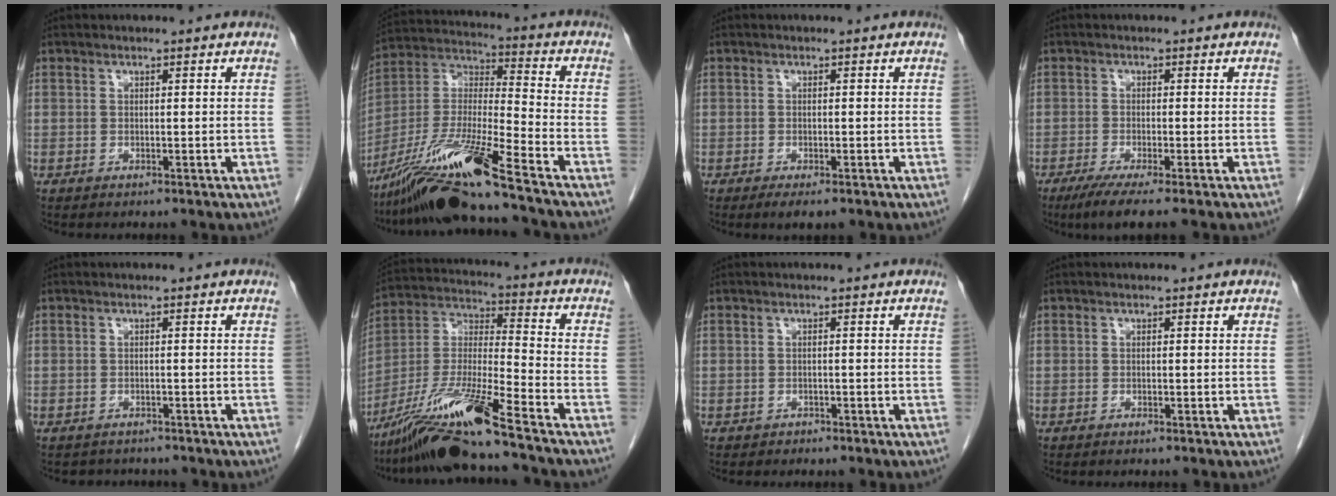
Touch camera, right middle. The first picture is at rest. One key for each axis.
{"total": 16.5, "fx": -12.5, "fy": -1.1, "fz": 10.7, "tx": -0.223, "ty": -0.020, "tz": -0.233}
{"total": 2.4, "fx": -1.6, "fy": 0.7, "fz": 1.7, "tx": -0.026, "ty": -0.006, "tz": -0.019}
{"total": 4.9, "fx": -3.4, "fy": -0.2, "fz": 3.5, "tx": -0.061, "ty": -0.014, "tz": -0.060}
{"total": 2.5, "fx": -2.3, "fy": 1.1, "fz": 0.0, "tx": -0.005, "ty": -0.003, "tz": -0.032}
{"total": 15.0, "fx": -11.3, "fy": -0.9, "fz": 9.8, "tx": -0.199, "ty": -0.019, "tz": -0.210}
{"total": 0.7, "fx": -0.5, "fy": 0.5, "fz": 0.0, "tx": -0.012, "ty": 0.001, "tz": -0.008}
{"total": 0.0}